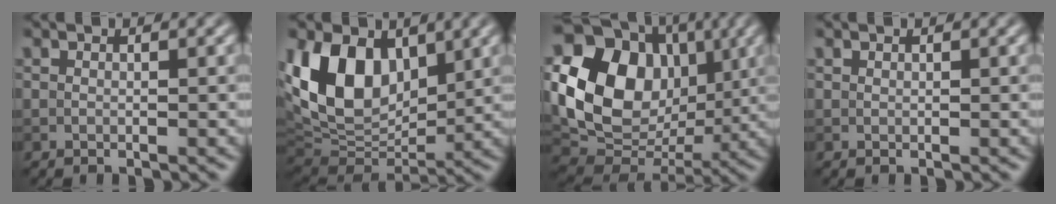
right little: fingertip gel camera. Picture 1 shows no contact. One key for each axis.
{"total": 11.6, "fx": 3.2, "fy": 7.6, "fz": 8.1, "tx": -0.176, "ty": 0.001, "tz": 0.052}
{"total": 13.9, "fx": 2.2, "fy": 10.8, "fz": 8.5, "tx": -0.166, "ty": -0.001, "tz": 0.035}
{"total": 0.0}